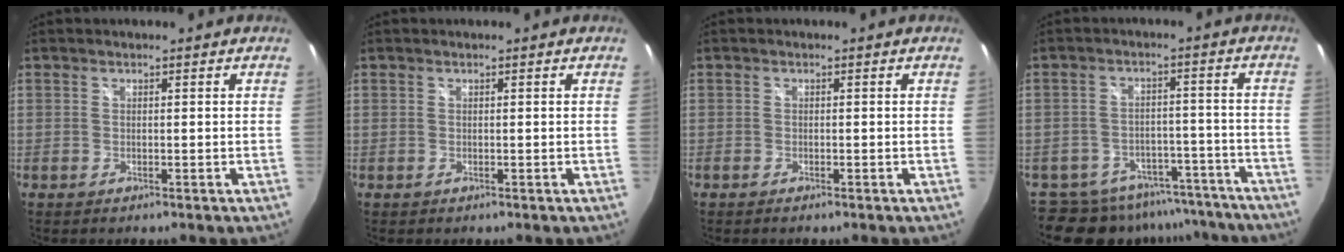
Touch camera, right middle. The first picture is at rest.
{"total": 0.0}
{"total": 0.8, "force": [-0.7, 0.2, 0.3], "torque": [-0.008, -0.003, -0.015]}
{"total": 15.6, "force": [-13.4, 7.3, 3.2], "torque": [-0.074, 0.029, -0.172]}